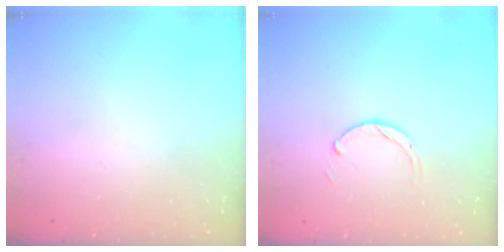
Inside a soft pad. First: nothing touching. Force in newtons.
{"total": 2.3, "press": 2.3, "slide": 0.3}